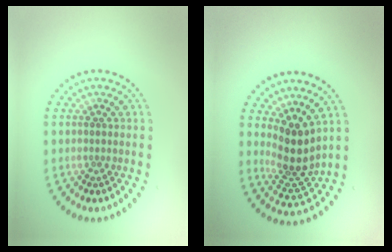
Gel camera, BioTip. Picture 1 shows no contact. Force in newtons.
{"total": 3.8, "press": 2.9, "slide": 2.4}